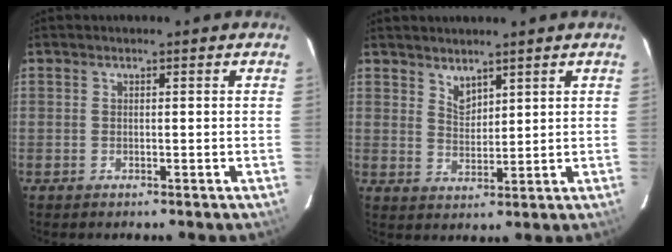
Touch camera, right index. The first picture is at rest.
{"total": 3.5, "force": [2.9, 1.4, 1.2], "torque": [-0.017, -0.001, 0.054]}